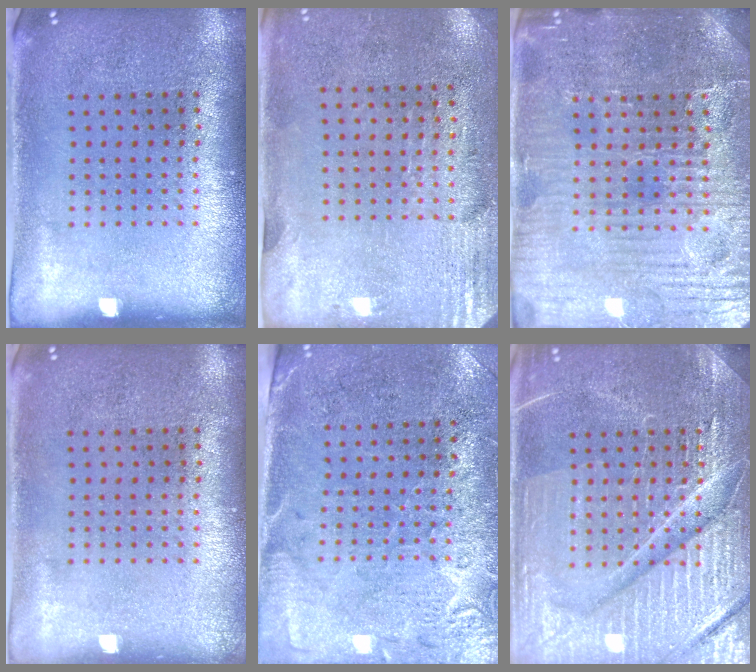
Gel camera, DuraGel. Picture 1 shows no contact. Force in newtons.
{"total": 2.8, "press": 2.5, "slide": 1.4}
{"total": 4.8, "press": 4.6, "slide": 1.3}
{"total": 0.0}
{"total": 2.8, "press": 2.5, "slide": 1.3}
{"total": 7.1, "press": 7.1, "slide": 0.9}